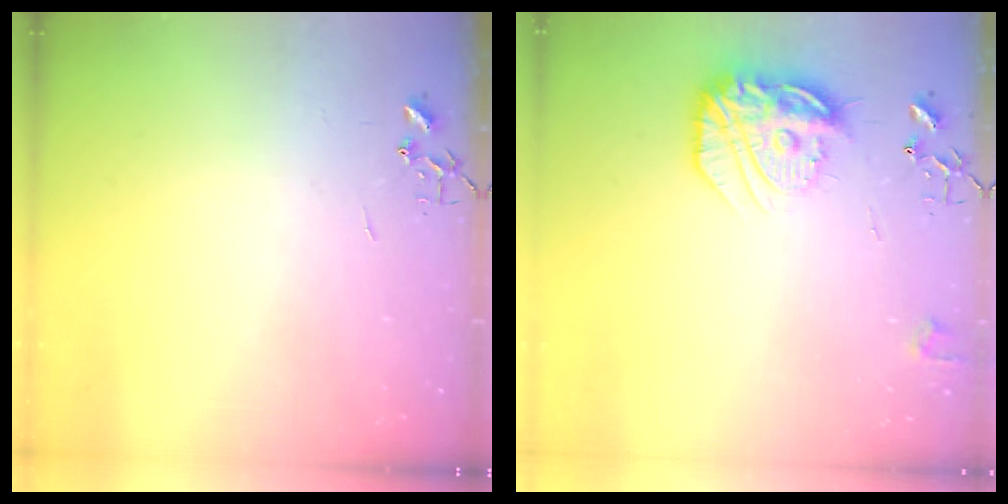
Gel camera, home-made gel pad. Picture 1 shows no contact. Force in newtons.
{"total": 18.7, "press": 18.6, "slide": 1.6}